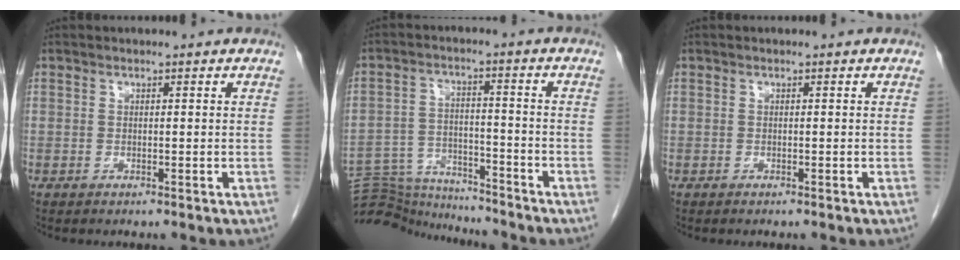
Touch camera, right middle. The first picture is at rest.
{"total": 12.2, "force": [-12.1, 1.0, 1.1], "torque": [-0.019, 0.018, -0.197]}
{"total": 0.0}